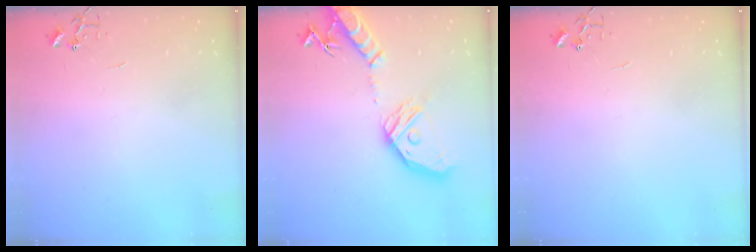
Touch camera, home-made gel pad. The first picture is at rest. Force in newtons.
{"total": 21.3, "press": 21.1, "slide": 3.1}
{"total": 0.0}